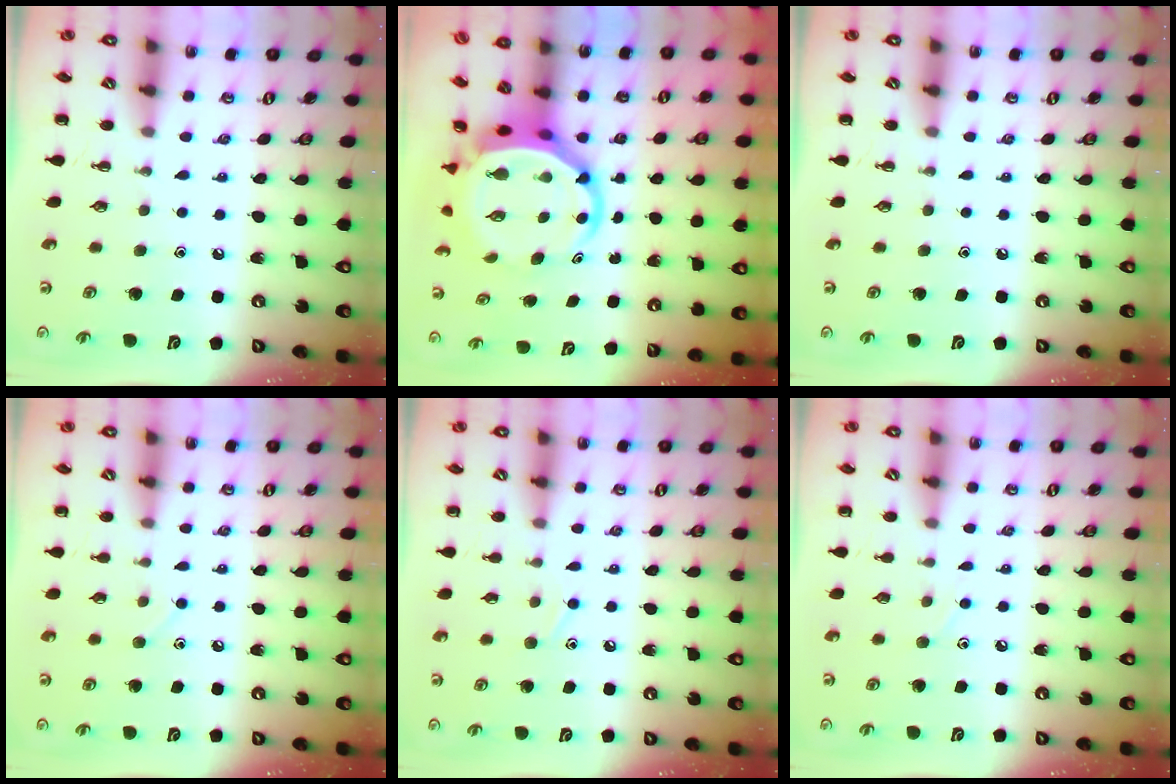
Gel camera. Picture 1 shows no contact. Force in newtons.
{"total": 8.3, "press": 8.0, "slide": 2.4}
{"total": 0.0}
{"total": 5.9, "press": 5.5, "slide": 2.1}
{"total": 7.4, "press": 7.1, "slide": 2.0}
{"total": 4.4, "press": 4.2, "slide": 1.6}